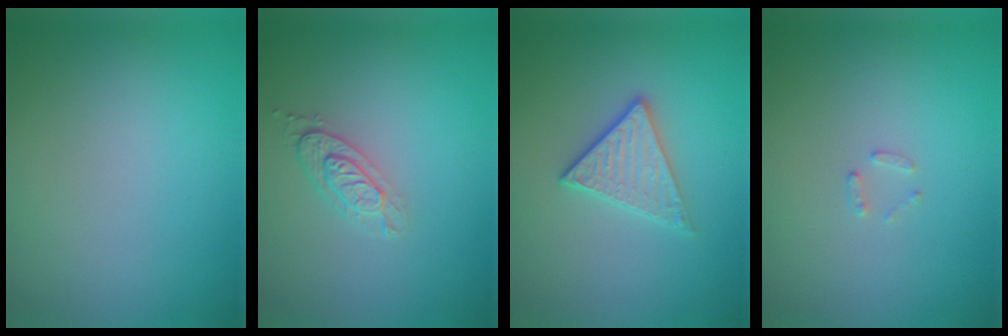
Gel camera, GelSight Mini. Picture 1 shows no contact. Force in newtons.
{"total": 2.1, "press": 1.9, "slide": 0.9}
{"total": 2.9, "press": 2.6, "slide": 1.2}
{"total": 0.9, "press": 0.9, "slide": 0.2}